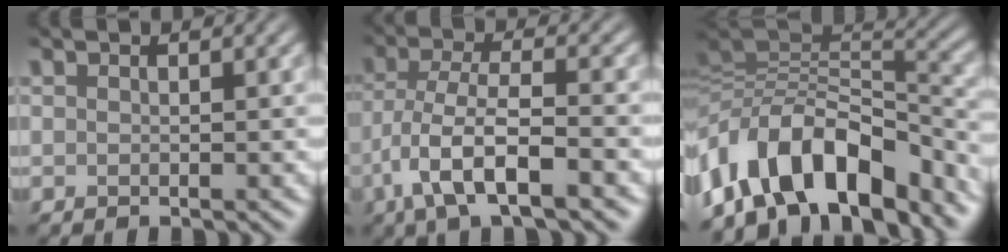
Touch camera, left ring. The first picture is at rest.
{"total": 7.4, "force": [-3.3, 2.3, 6.2], "torque": [-0.121, -0.001, -0.067]}
{"total": 12.6, "force": [-6.8, 5.9, 8.8], "torque": [-0.146, 0.021, -0.132]}